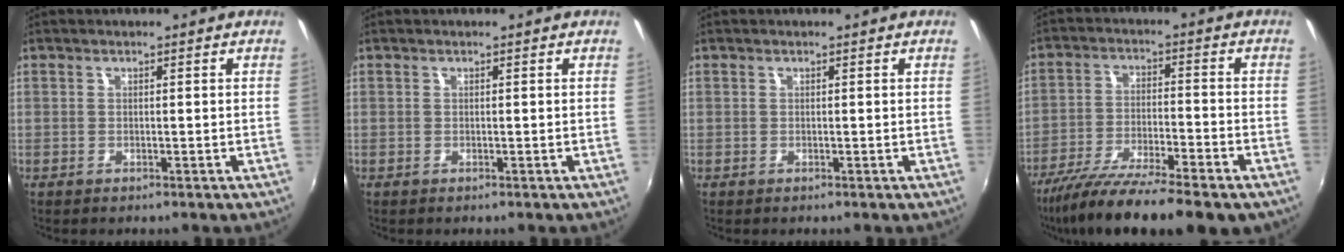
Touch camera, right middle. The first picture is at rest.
{"total": 0.0}
{"total": 0.0}
{"total": 18.2, "force": [-14.1, 3.0, 11.1], "torque": [-0.208, -0.050, -0.232]}